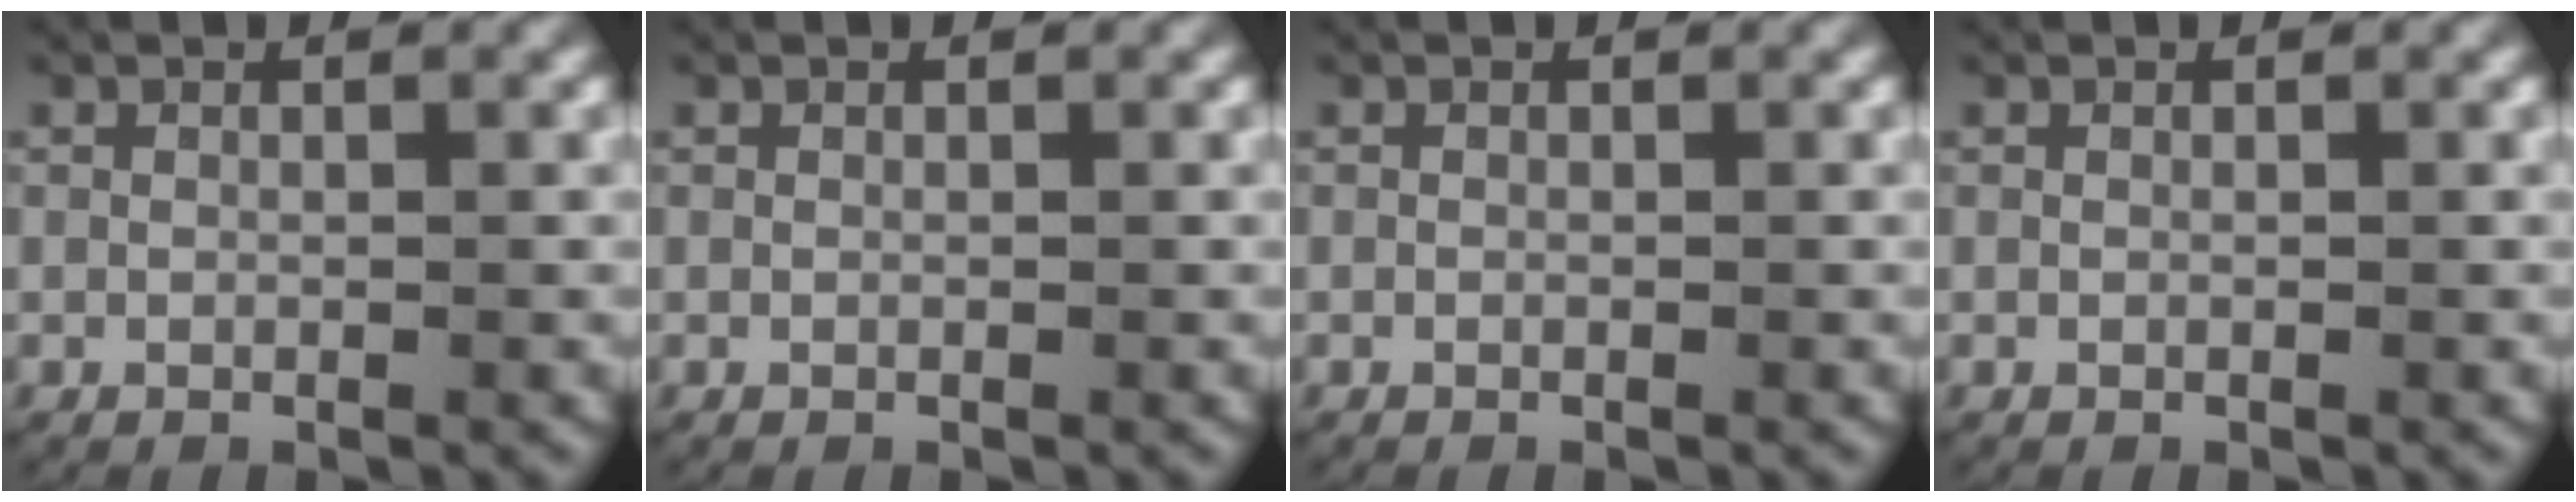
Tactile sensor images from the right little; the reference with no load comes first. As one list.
[{"total": 0.0}, {"total": 0.0}, {"total": 0.0}]